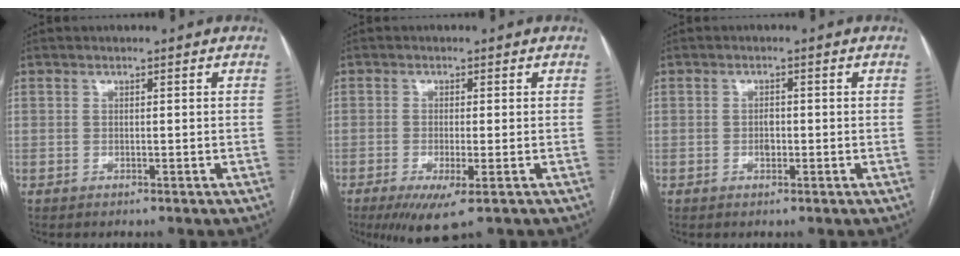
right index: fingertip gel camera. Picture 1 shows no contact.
{"total": 5.7, "force": [-2.9, 0.9, 4.9], "torque": [-0.081, -0.016, -0.043]}
{"total": 1.6, "force": [-0.3, 1.0, 1.2], "torque": [-0.020, 0.002, -0.004]}